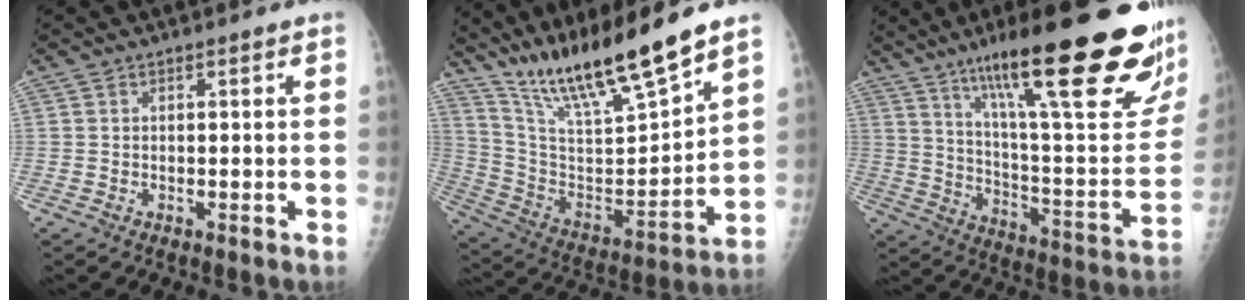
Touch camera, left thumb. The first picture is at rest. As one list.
[{"total": 20.0, "force": [16.1, 2.0, 11.6], "torque": [-0.182, -0.079, 0.303]}, {"total": 35.5, "force": [21.6, 6.6, 27.4], "torque": [-0.315, -0.057, 0.329]}]